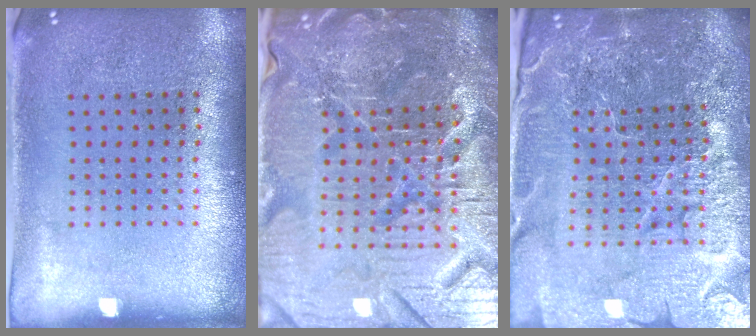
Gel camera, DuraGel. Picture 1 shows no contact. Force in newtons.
{"total": 6.6, "press": 6.0, "slide": 2.8}
{"total": 6.3, "press": 5.6, "slide": 2.9}